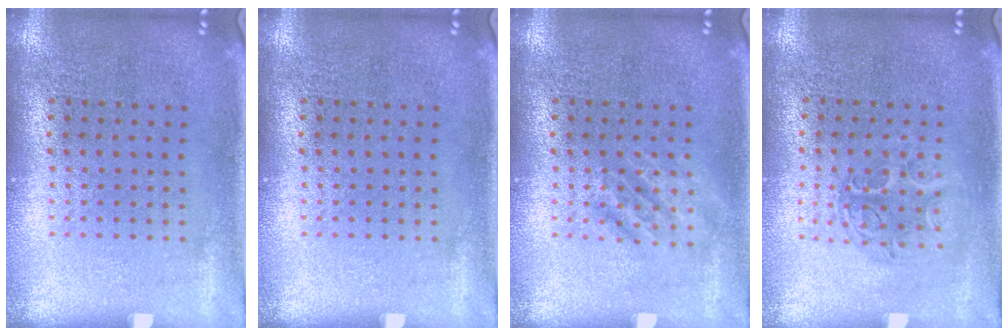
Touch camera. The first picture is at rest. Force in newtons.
{"total": 0.0}
{"total": 1.6, "press": 1.6, "slide": 0.3}
{"total": 1.2, "press": 1.1, "slide": 0.6}